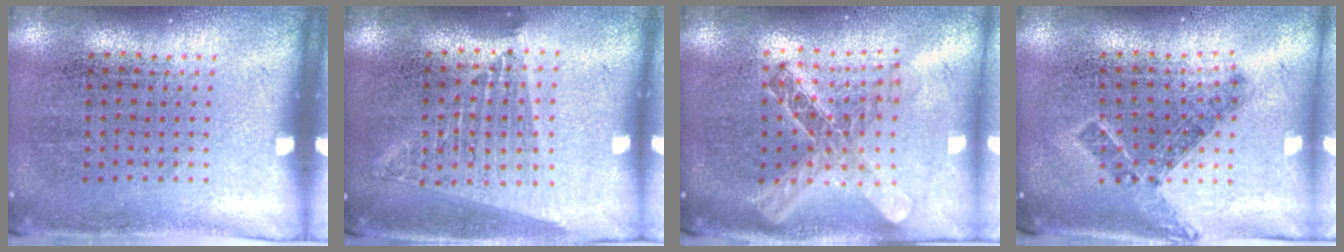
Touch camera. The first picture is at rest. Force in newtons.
{"total": 1.8, "press": 1.6, "slide": 0.8}
{"total": 2.2, "press": 1.8, "slide": 1.3}
{"total": 0.9, "press": 0.8, "slide": 0.4}